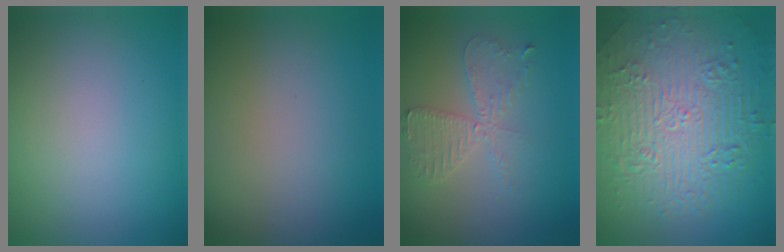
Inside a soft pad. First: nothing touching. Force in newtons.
{"total": 0.0}
{"total": 3.6, "press": 3.1, "slide": 1.9}
{"total": 11.0, "press": 7.3, "slide": 8.2}